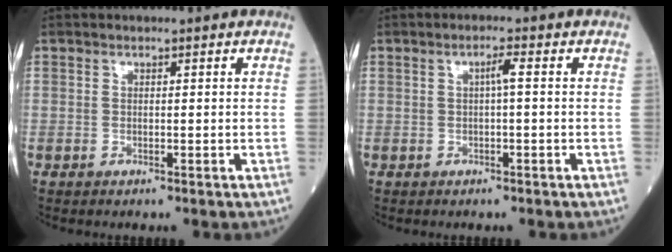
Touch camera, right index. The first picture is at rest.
{"total": 1.6, "force": [0.1, 0.1, 1.6], "torque": [-0.025, 0.004, 0.001]}